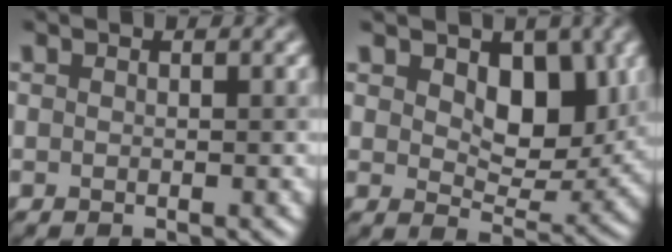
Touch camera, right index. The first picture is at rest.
{"total": 5.3, "force": [1.8, 3.3, 3.7], "torque": [-0.054, -0.011, 0.030]}